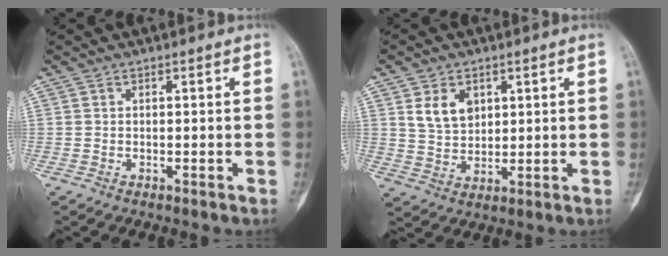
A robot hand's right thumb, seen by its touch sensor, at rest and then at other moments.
{"total": 6.6, "force": [2.7, 4.7, 3.8], "torque": [-0.048, -0.017, 0.056]}